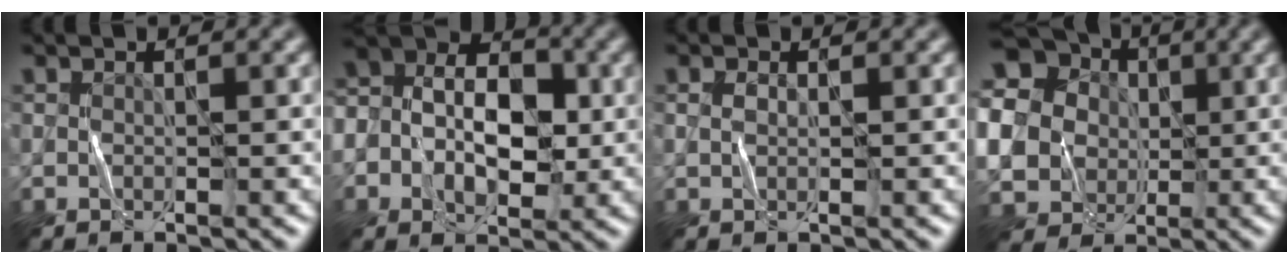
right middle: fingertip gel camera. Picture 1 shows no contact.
{"total": 8.7, "force": [0.4, 6.1, 6.1], "torque": [-0.089, 0.022, -0.012]}
{"total": 0.7, "force": [0.1, 0.3, 0.7], "torque": [-0.019, 0.002, 0.002]}
{"total": 21.0, "force": [2.1, 19.4, 7.7], "torque": [-0.215, 0.005, -0.003]}